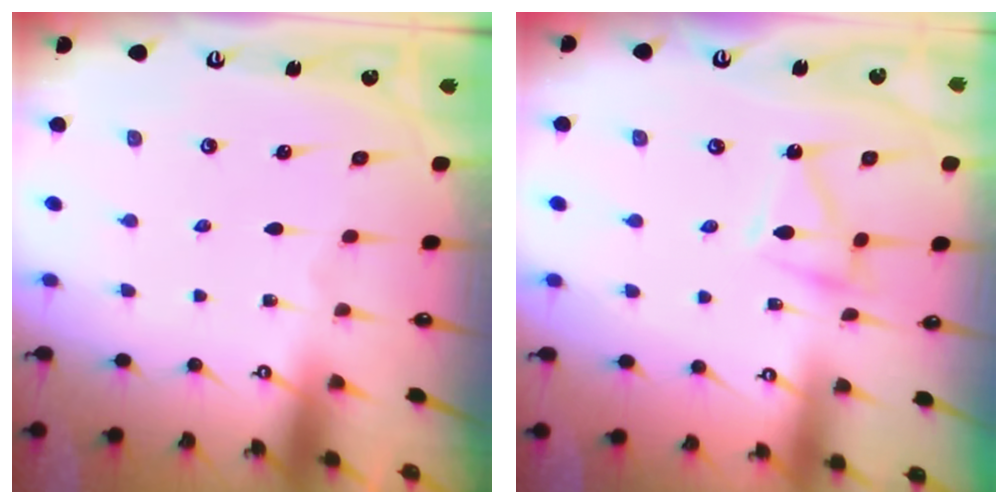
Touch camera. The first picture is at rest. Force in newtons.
{"total": 7.3, "press": 7.2, "slide": 0.4}